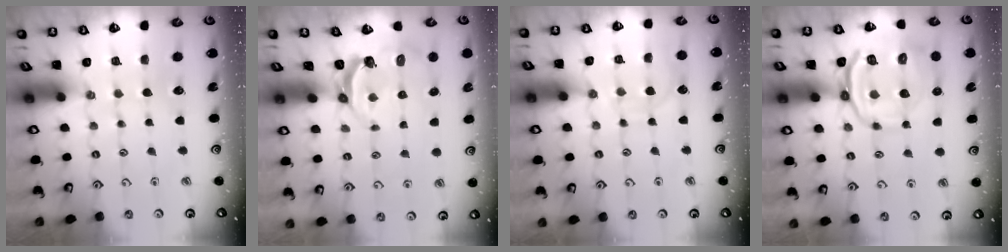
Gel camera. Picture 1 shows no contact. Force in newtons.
{"total": 4.7, "press": 3.7, "slide": 2.9}
{"total": 7.2, "press": 7.2, "slide": 0.6}
{"total": 13.9, "press": 13.8, "slide": 1.8}